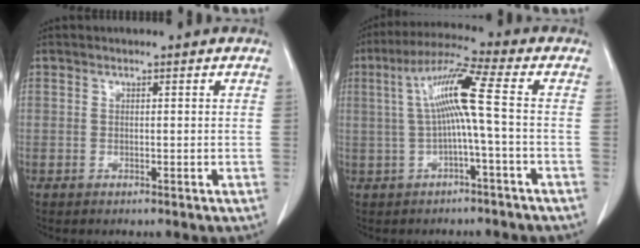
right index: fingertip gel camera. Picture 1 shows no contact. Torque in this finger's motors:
{"motor_torque": [1.05, -0.14, 0.58, 0.17]}